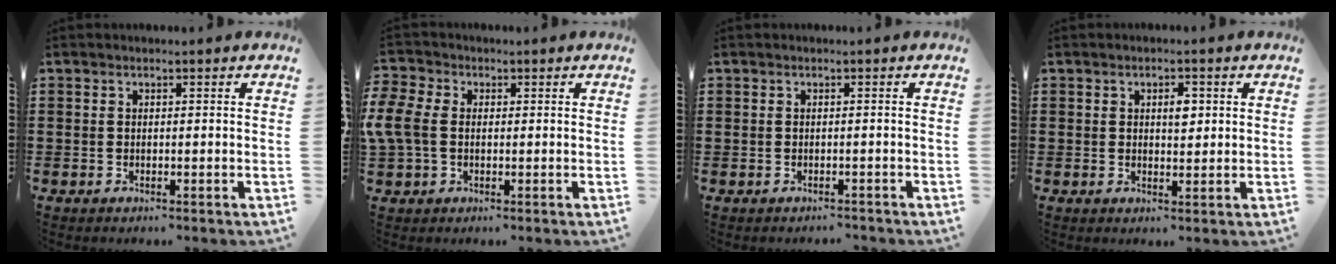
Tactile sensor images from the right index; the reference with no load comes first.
{"total": 4.8, "force": [0.0, 3.5, 3.4], "torque": [-0.106, -0.001, -0.011]}
{"total": 0.7, "force": [-0.7, 0.2, -0.1], "torque": [0.001, 0.002, -0.016]}
{"total": 2.6, "force": [0.7, 1.1, 2.3], "torque": [-0.031, 0.001, 0.007]}